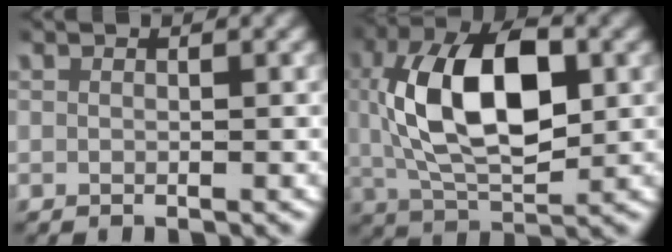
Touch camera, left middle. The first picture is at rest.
{"total": 10.9, "force": [1.2, 5.8, 9.2], "torque": [-0.172, 0.000, 0.024]}